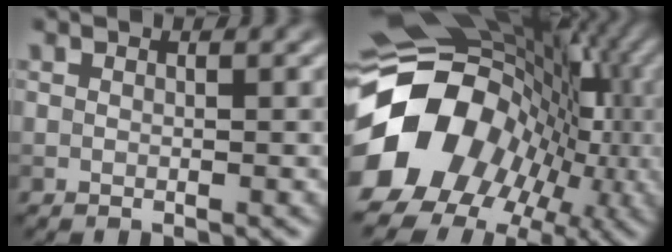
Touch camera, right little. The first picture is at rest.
{"total": 17.0, "force": [-3.2, 13.7, 9.5], "torque": [-0.182, -0.017, -0.053]}